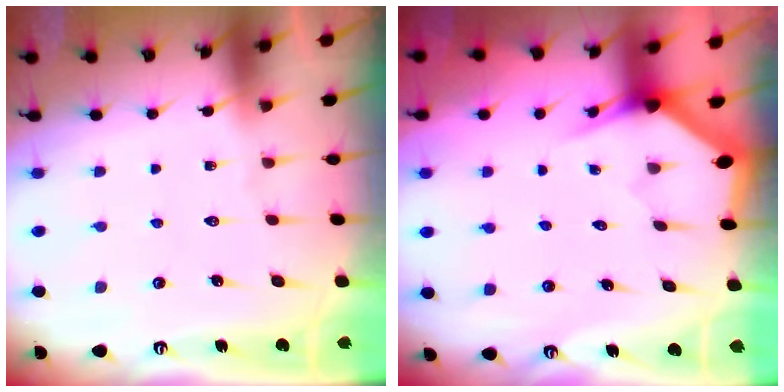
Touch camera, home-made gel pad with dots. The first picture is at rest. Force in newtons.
{"total": 3.2, "press": 3.2, "slide": 0.1}